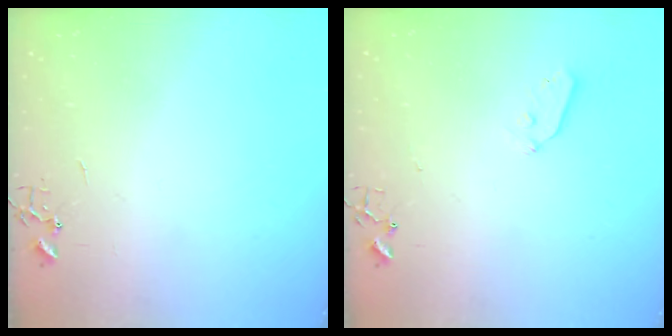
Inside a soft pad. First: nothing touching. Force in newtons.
{"total": 3.3, "press": 3.3, "slide": 0.4}